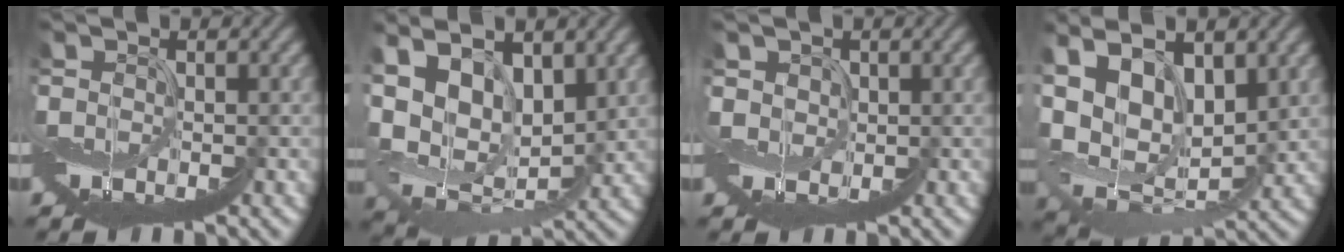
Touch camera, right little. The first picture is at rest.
{"total": 8.2, "force": [4.5, 4.6, 5.0], "torque": [-0.127, 0.019, 0.085]}
{"total": 2.3, "force": [2.1, 0.6, -0.8], "torque": [0.006, 0.007, 0.032]}
{"total": 10.0, "force": [4.7, 5.8, 6.7], "torque": [-0.156, 0.025, 0.101]}